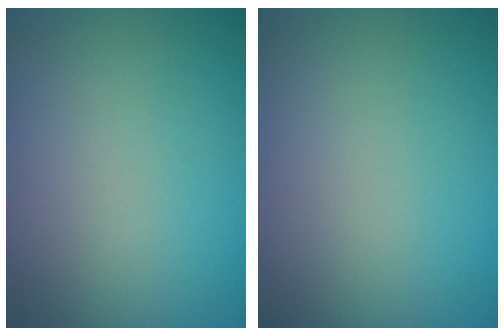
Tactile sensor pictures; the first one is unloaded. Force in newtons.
{"total": 0.0}